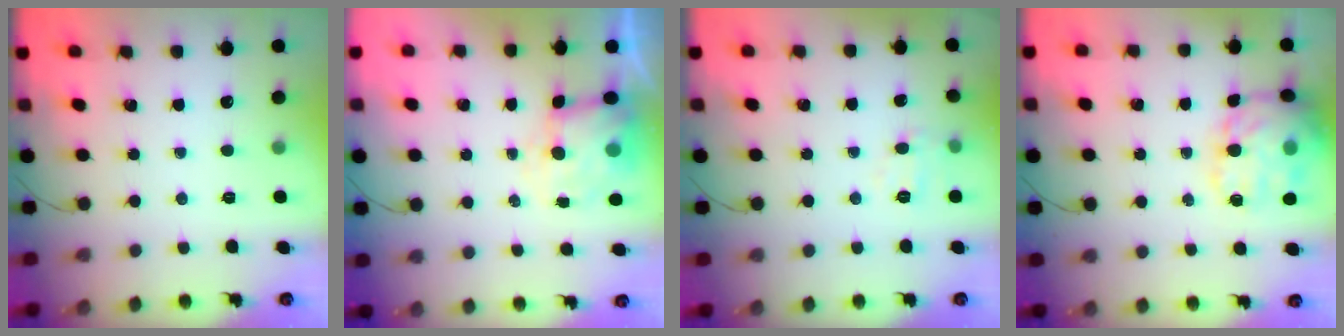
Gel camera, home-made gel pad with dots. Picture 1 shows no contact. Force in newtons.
{"total": 6.9, "press": 6.8, "slide": 1.4}
{"total": 6.5, "press": 6.3, "slide": 1.2}
{"total": 19.2, "press": 19.0, "slide": 2.7}